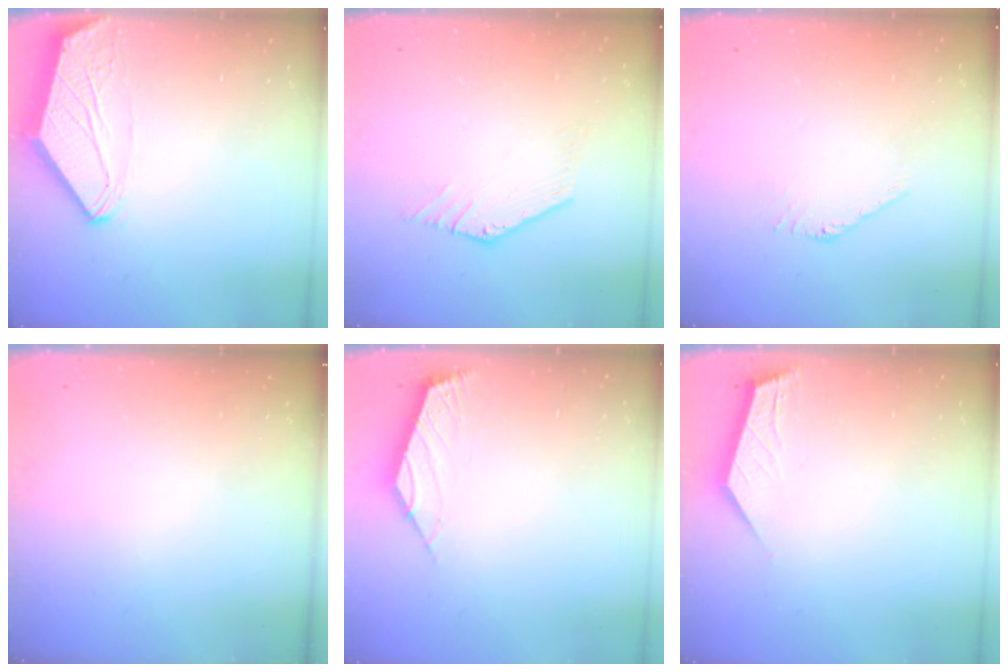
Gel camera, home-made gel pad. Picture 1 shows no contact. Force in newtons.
{"total": 0.5, "press": 0.3, "slide": 0.4}
{"total": 2.6, "press": 2.6, "slide": 0.1}
{"total": 0.0}
{"total": 2.5, "press": 2.4, "slide": 0.7}
{"total": 2.4, "press": 2.4, "slide": 0.3}